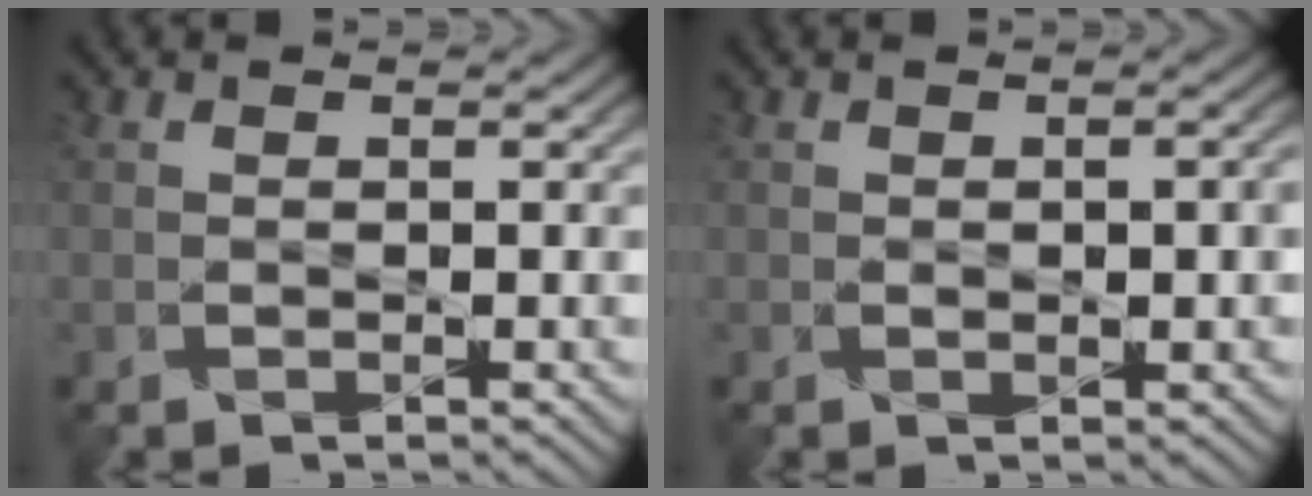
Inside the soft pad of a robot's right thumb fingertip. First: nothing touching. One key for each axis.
{"total": 2.2, "fx": -0.1, "fy": 1.0, "fz": 1.9, "tx": -0.028, "ty": -0.004, "tz": 0.001}